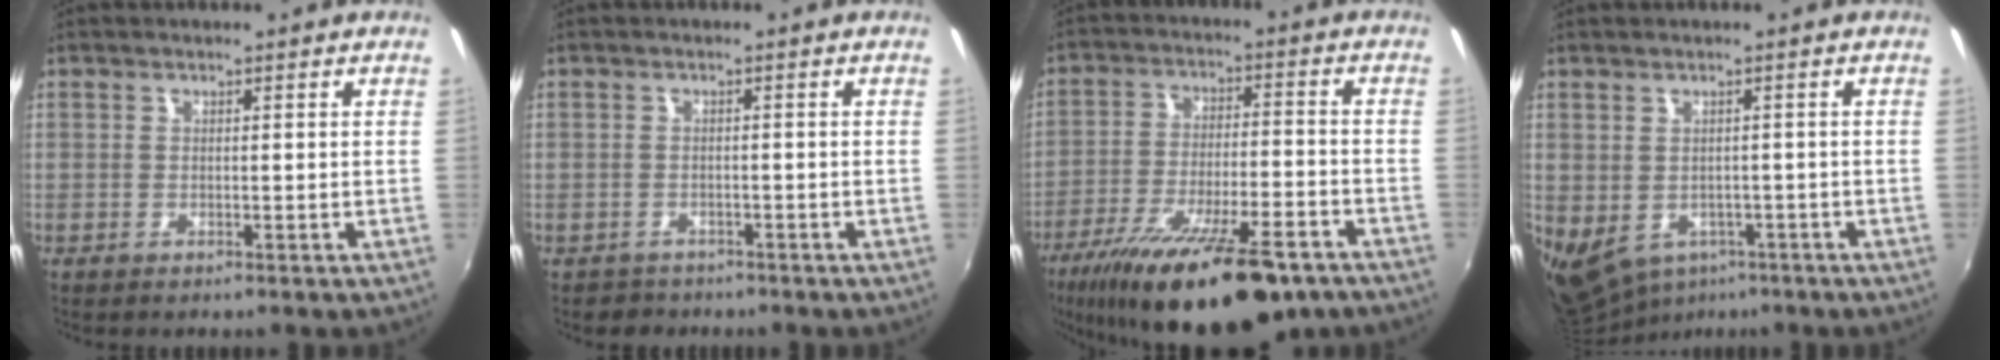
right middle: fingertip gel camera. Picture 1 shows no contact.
{"total": 2.5, "force": [-1.9, 1.6, 0.0], "torque": [-0.010, -0.001, -0.030]}
{"total": 23.5, "force": [-16.5, 6.6, 15.4], "torque": [-0.272, -0.047, -0.249]}
{"total": 8.8, "force": [-3.9, 6.6, 4.5], "torque": [-0.099, -0.031, -0.044]}